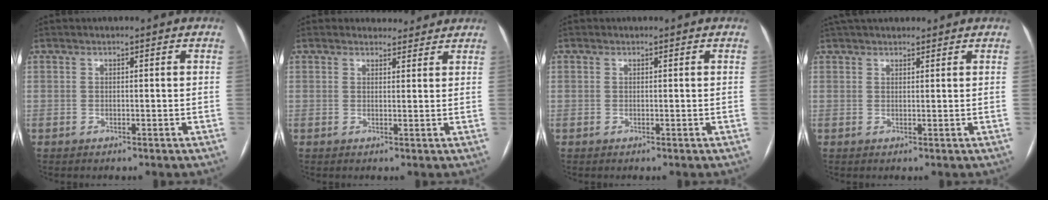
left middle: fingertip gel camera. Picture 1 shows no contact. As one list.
[{"total": 3.2, "force": [2.9, 1.3, -0.2], "torque": [0.003, 0.005, 0.031]}, {"total": 0.0}, {"total": 7.5, "force": [6.6, 2.2, 2.9], "torque": [-0.042, 0.039, 0.103]}]